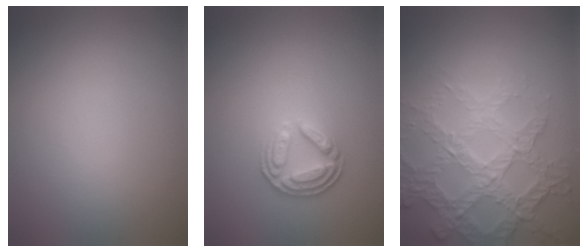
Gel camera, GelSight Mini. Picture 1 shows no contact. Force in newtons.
{"total": 3.4, "press": 2.7, "slide": 2.0}
{"total": 5.8, "press": 4.9, "slide": 3.1}